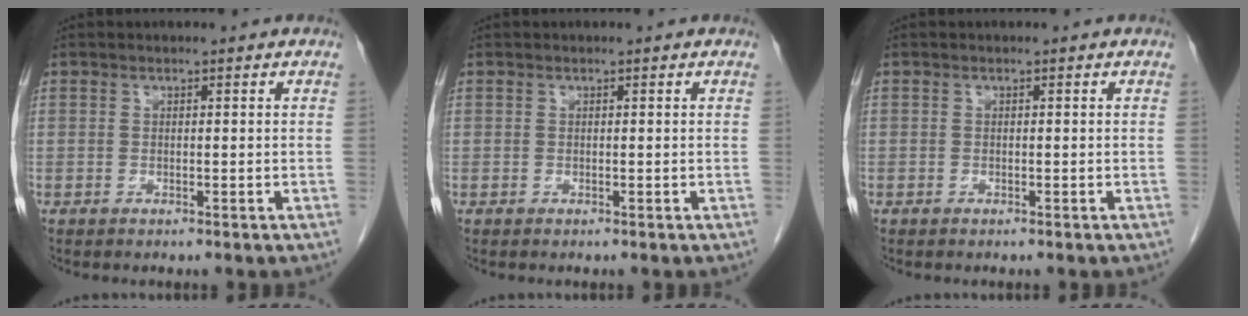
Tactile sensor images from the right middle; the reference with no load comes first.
{"total": 0.0}
{"total": 0.0}